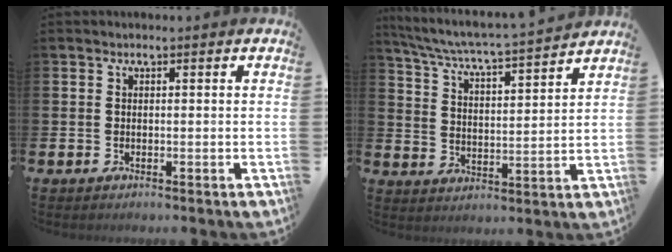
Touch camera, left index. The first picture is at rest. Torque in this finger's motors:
{"motor_torque": [0.20, -0.52, 0.22, 0.04]}